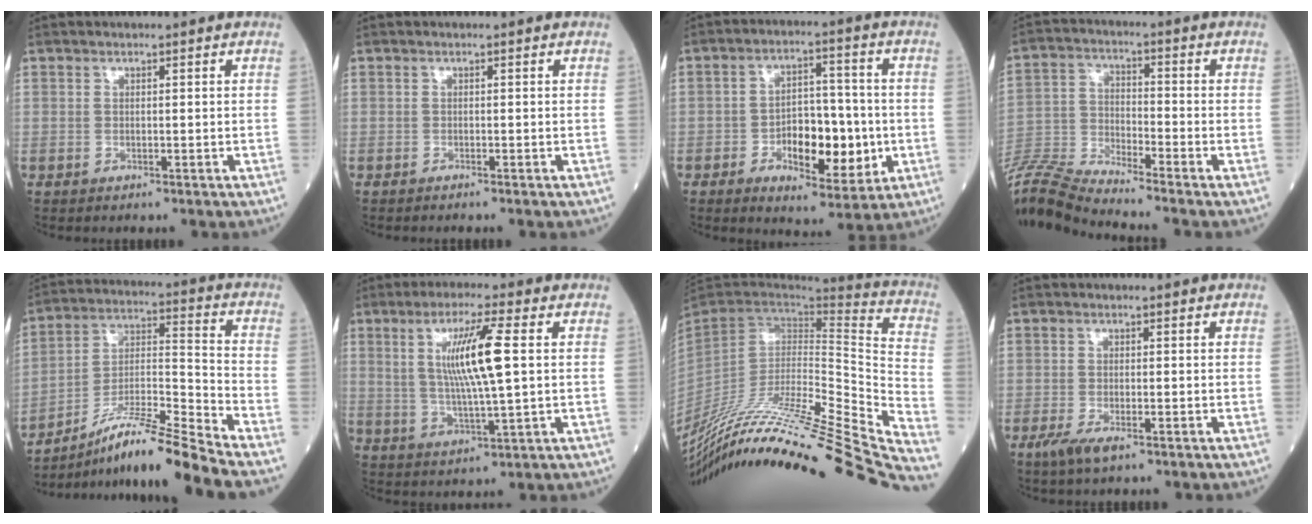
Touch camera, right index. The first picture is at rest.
{"total": 1.0, "force": [-0.9, -0.1, 0.5], "torque": [-0.008, -0.001, -0.013]}
{"total": 10.7, "force": [-2.6, 4.9, 9.1], "torque": [-0.139, 0.009, -0.039]}
{"total": 13.0, "force": [-12.5, -1.7, 3.0], "torque": [-0.068, 0.000, -0.245]}
{"total": 14.4, "force": [-12.1, -2.4, 7.5], "torque": [-0.135, 0.000, -0.216]}
{"total": 10.3, "force": [2.1, 0.3, 10.0], "torque": [-0.192, -0.001, 0.041]}
{"total": 39.5, "force": [-33.8, 0.2, 20.6], "torque": [-0.247, -0.089, -0.509]}
{"total": 3.4, "force": [-2.0, 0.9, 2.5], "torque": [-0.055, -0.007, -0.037]}